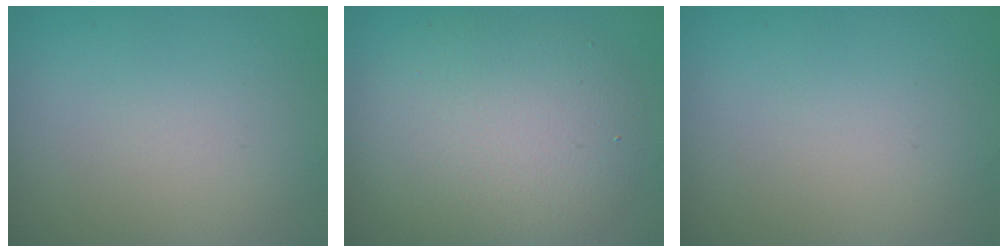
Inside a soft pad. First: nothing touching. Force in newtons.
{"total": 7.1, "press": 7.1, "slide": 0.3}
{"total": 0.0}